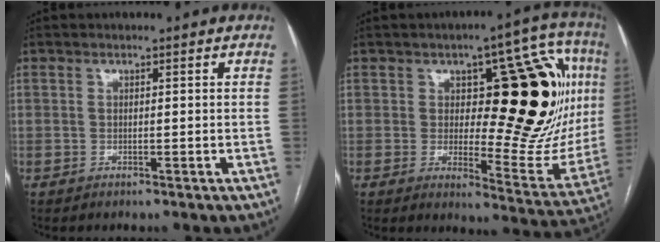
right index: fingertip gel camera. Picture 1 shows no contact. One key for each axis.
{"total": 25.6, "fx": 4.2, "fy": 9.6, "fz": 23.4, "tx": -0.279, "ty": 0.028, "tz": 0.076}